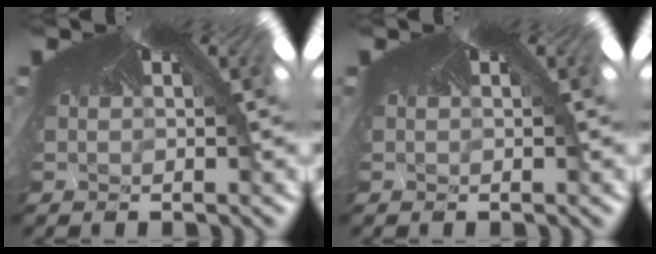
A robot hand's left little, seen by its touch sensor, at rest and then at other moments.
{"total": 0.0}